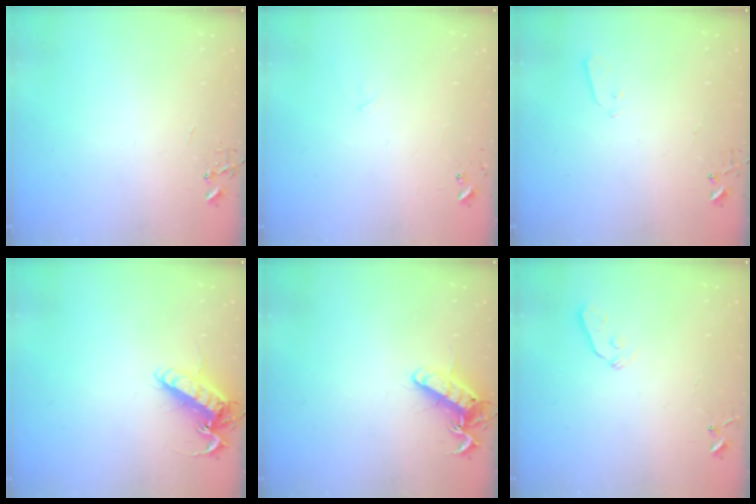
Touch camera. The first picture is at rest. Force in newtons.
{"total": 5.8, "press": 5.8, "slide": 0.5}
{"total": 2.2, "press": 2.1, "slide": 0.3}
{"total": 13.4, "press": 13.2, "slide": 2.1}
{"total": 13.6, "press": 13.6, "slide": 1.4}
{"total": 3.3, "press": 3.2, "slide": 0.8}